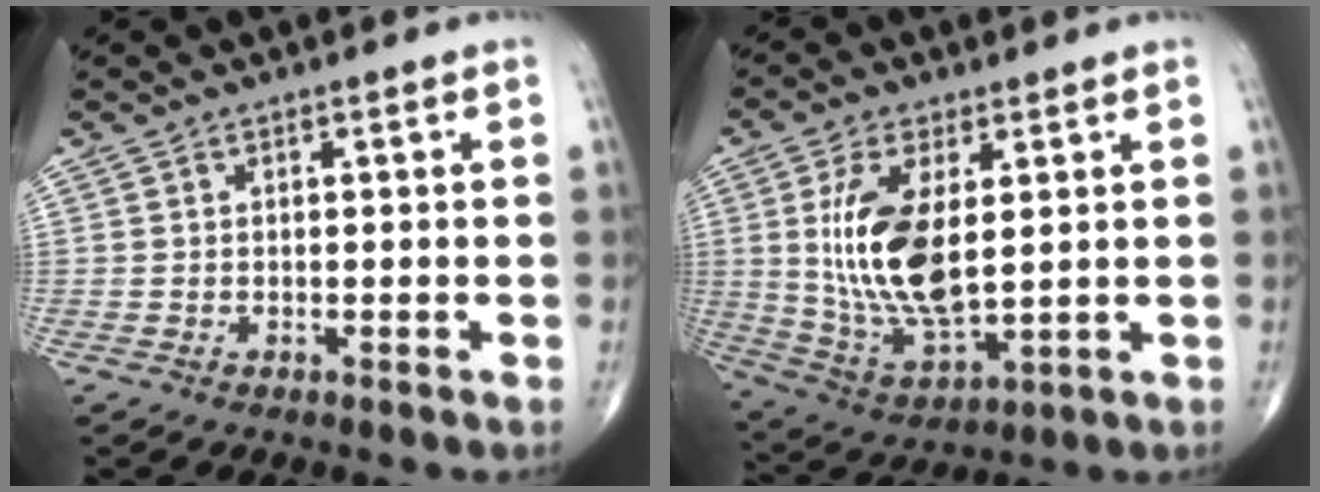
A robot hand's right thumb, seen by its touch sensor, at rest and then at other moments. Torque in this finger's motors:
{"motor_torque": [0.73, 2.37, 1.93, 0.31, 0.56]}